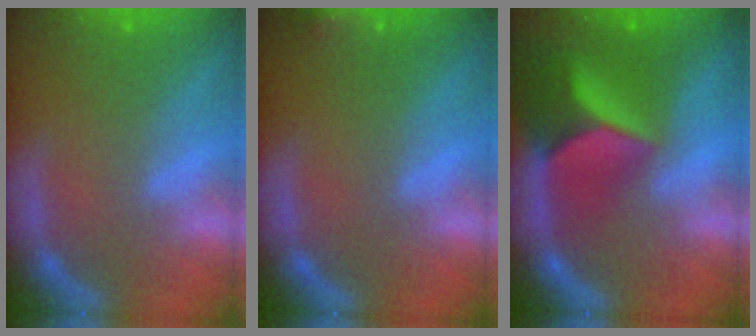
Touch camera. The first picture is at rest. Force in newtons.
{"total": 3.0}
{"total": 10.0}